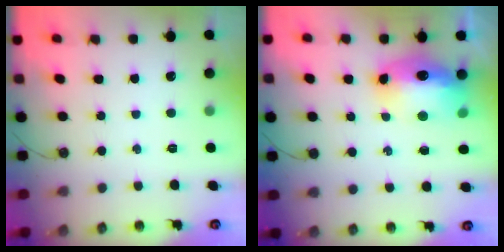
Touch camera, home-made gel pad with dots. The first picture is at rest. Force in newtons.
{"total": 15.1, "press": 15.0, "slide": 1.3}